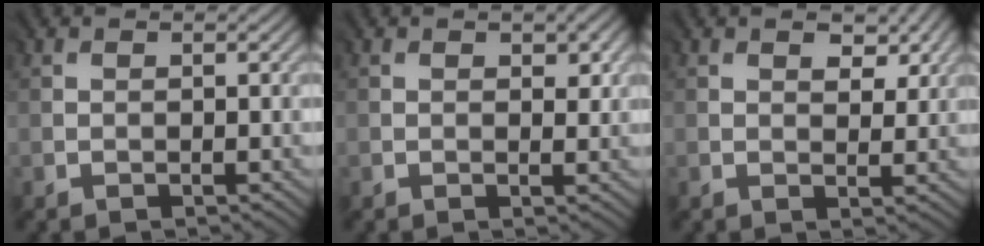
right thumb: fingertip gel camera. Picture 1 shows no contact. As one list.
[{"total": 2.1, "force": [0.7, 1.2, 1.5], "torque": [-0.022, -0.004, 0.015]}, {"total": 3.6, "force": [1.8, 2.0, 2.4], "torque": [-0.033, -0.008, 0.031]}]